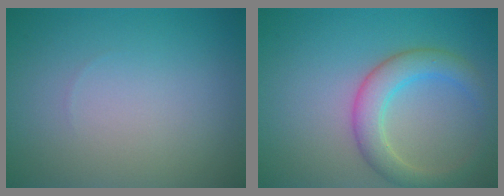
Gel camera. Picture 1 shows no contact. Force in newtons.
{"total": 4.0, "press": 4.0, "slide": 0.4}